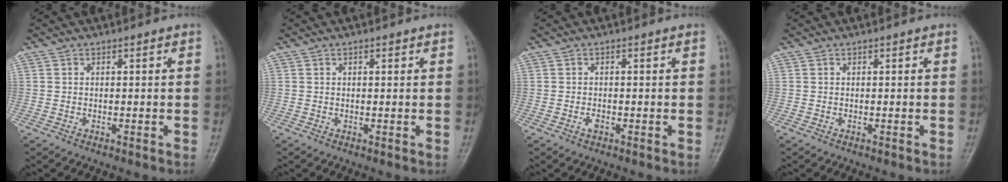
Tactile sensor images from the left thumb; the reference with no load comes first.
{"total": 0.6, "force": [0.3, 0.3, 0.5], "torque": [-0.006, 0.000, 0.004]}
{"total": 1.2, "force": [-0.5, 0.6, 0.8], "torque": [-0.012, 0.003, -0.008]}
{"total": 0.0}